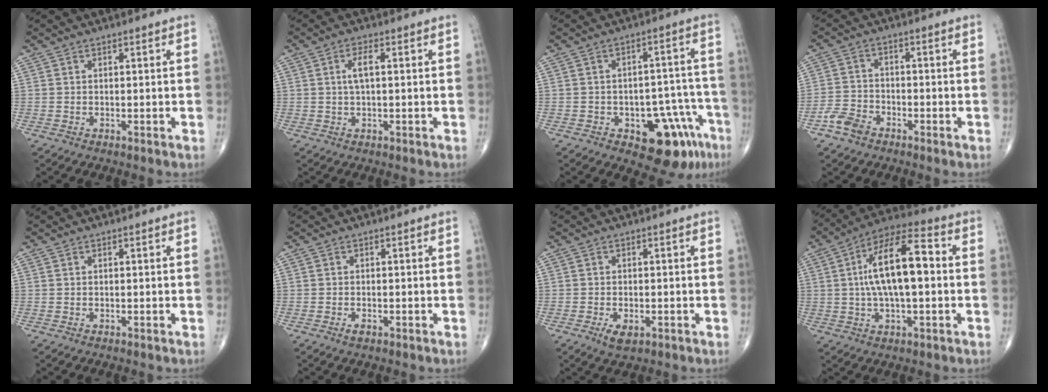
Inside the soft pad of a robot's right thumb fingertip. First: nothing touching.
{"total": 3.3, "force": [0.5, 1.1, 3.1], "torque": [-0.068, 0.008, 0.008]}
{"total": 12.8, "force": [-6.5, 6.5, 8.9], "torque": [-0.065, 0.047, -0.077]}
{"total": 4.8, "force": [-3.1, 3.1, 1.9], "torque": [-0.033, 0.018, -0.062]}
{"total": 0.0}
{"total": 1.2, "force": [-0.6, 0.6, 0.8], "torque": [-0.016, 0.001, -0.011]}
{"total": 3.2, "force": [-1.3, 1.7, 2.4], "torque": [-0.042, -0.001, -0.019]}
{"total": 15.7, "force": [1.0, 6.1, 14.4], "torque": [-0.254, 0.034, 0.009]}